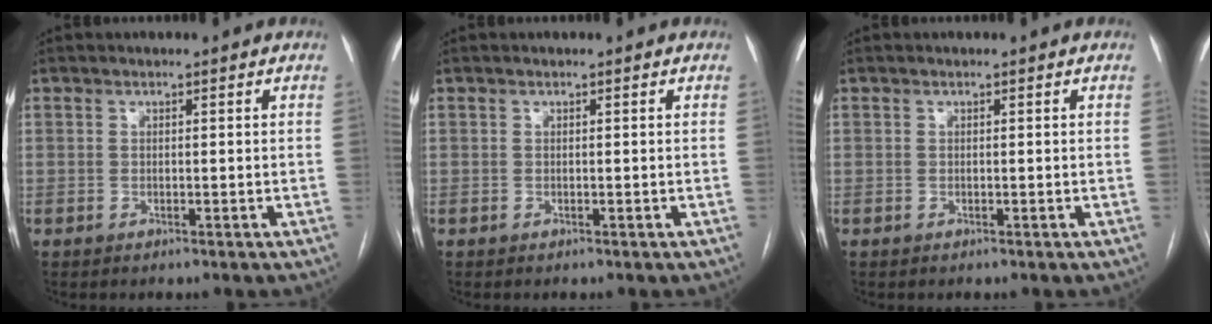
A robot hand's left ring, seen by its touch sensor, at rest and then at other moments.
{"total": 0.0}
{"total": 0.0}